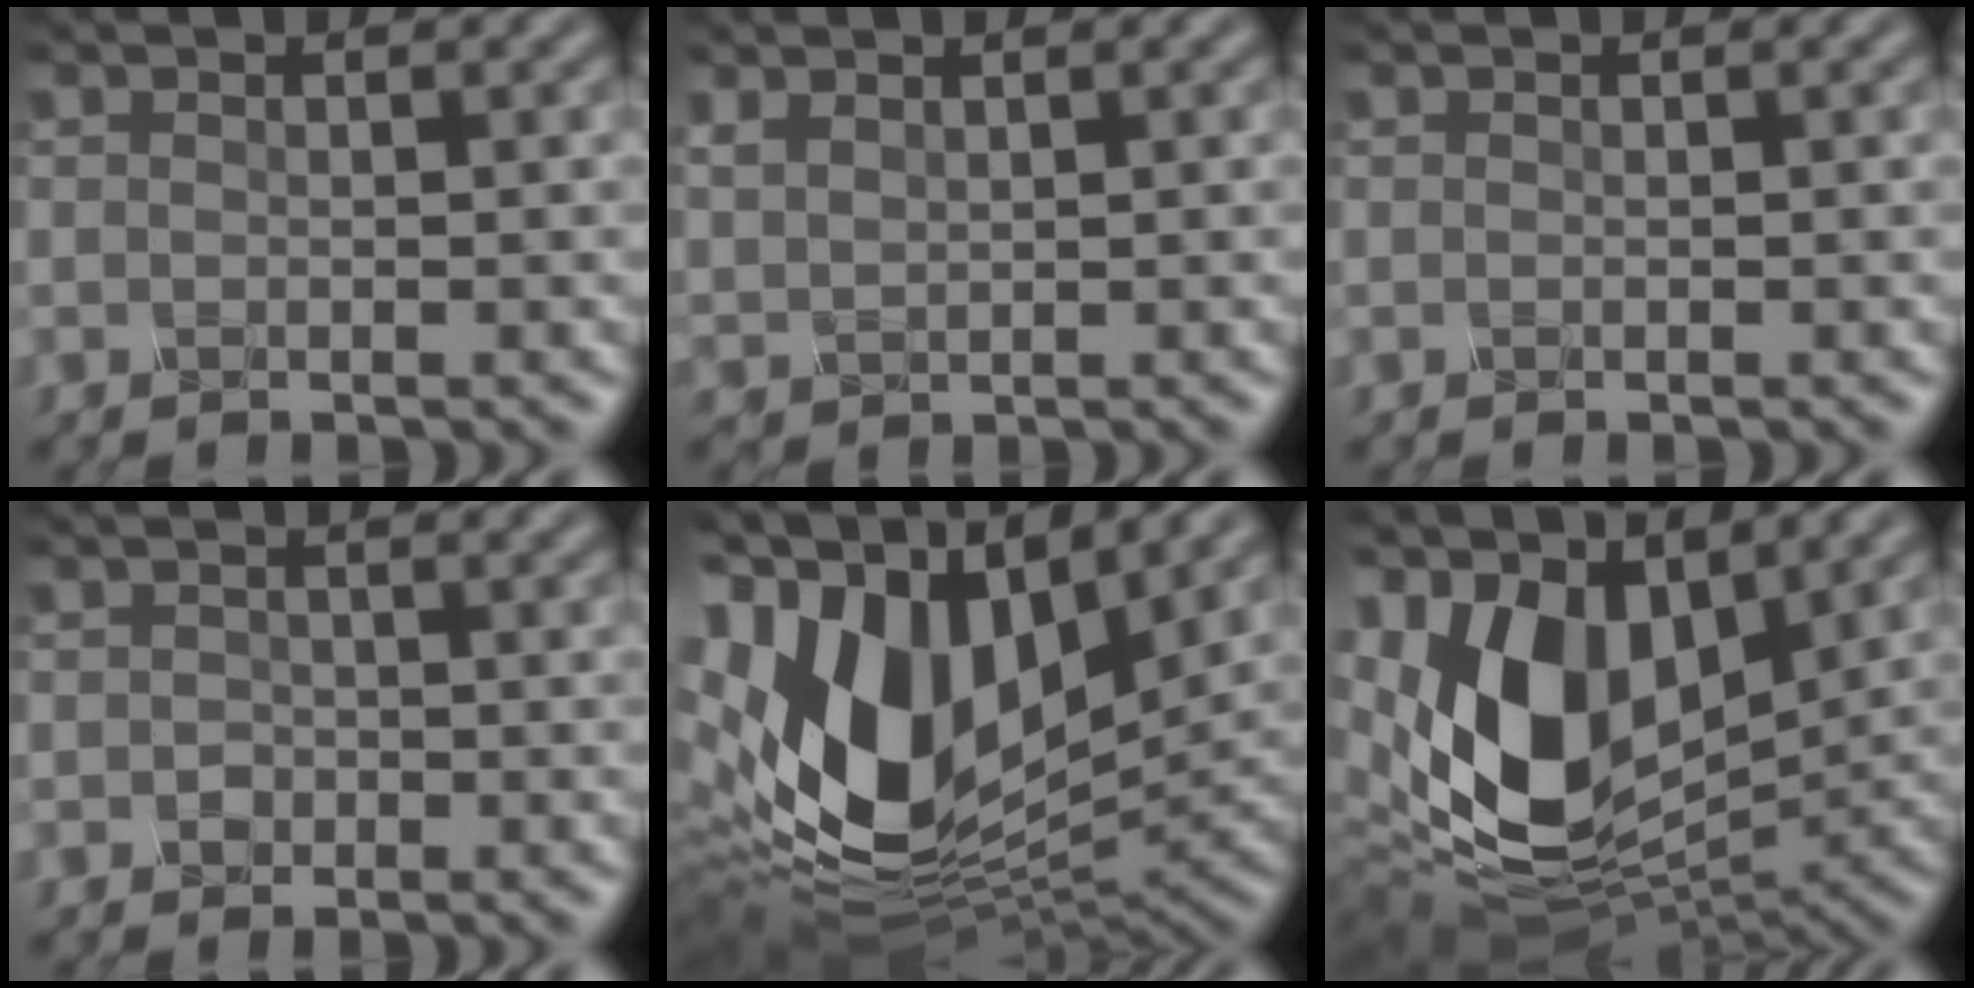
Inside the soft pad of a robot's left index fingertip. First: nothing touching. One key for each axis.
{"total": 1.3, "fx": 1.2, "fy": -0.2, "fz": -0.5, "tx": -0.008, "ty": 0.004, "tz": 0.034}
{"total": 0.0}
{"total": 0.8, "fx": -0.4, "fy": 0.1, "fz": -0.7, "tx": -0.001, "ty": 0.004, "tz": -0.001}
{"total": 15.7, "fx": 3.0, "fy": 8.9, "fz": 12.5, "tx": -0.287, "ty": -0.006, "tz": 0.061}
{"total": 12.1, "fx": 2.6, "fy": 7.1, "fz": 9.5, "tx": -0.210, "ty": -0.015, "tz": 0.053}